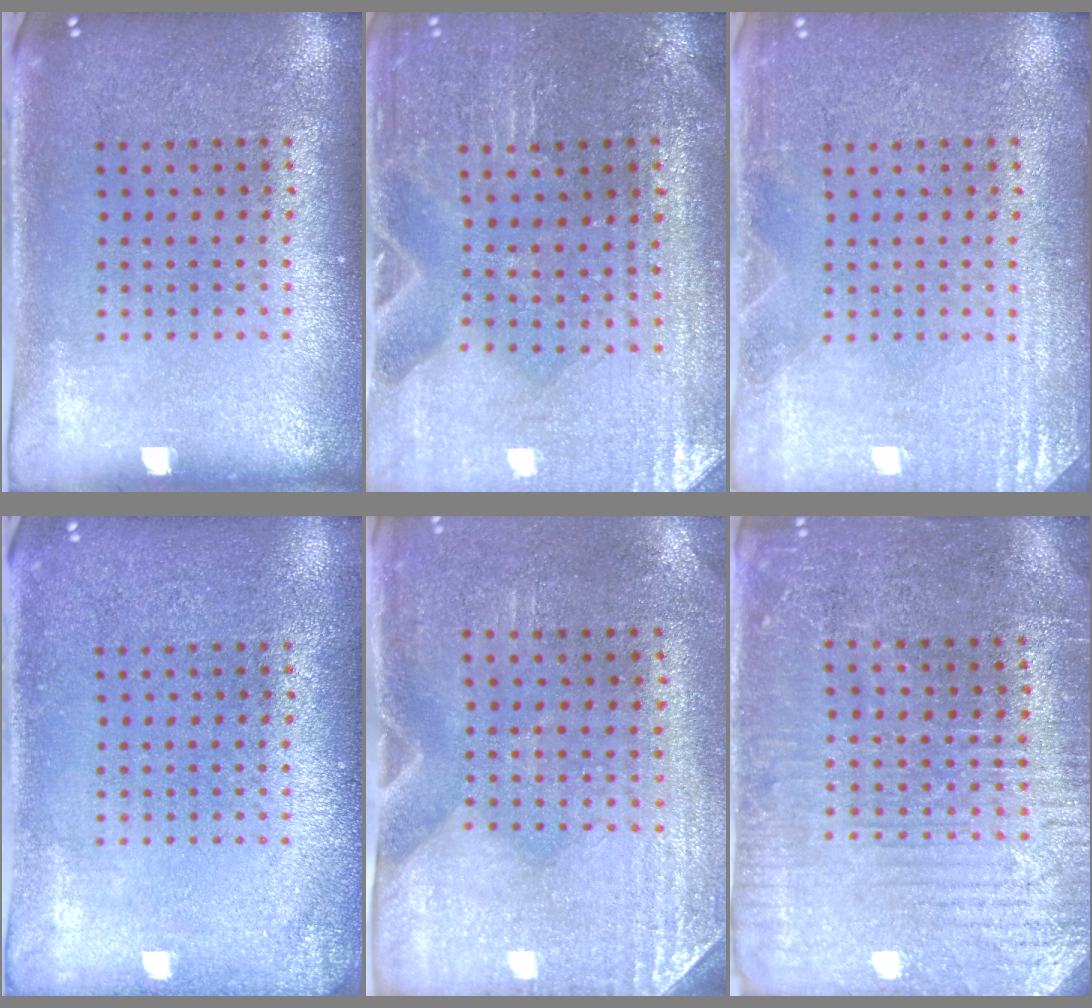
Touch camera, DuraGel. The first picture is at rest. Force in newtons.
{"total": 0.8, "press": 0.8, "slide": 0.1}
{"total": 2.7, "press": 2.7, "slide": 0.3}
{"total": 1.1, "press": 1.1, "slide": 0.1}
{"total": 2.9, "press": 2.5, "slide": 1.5}
{"total": 3.2, "press": 3.1, "slide": 0.7}